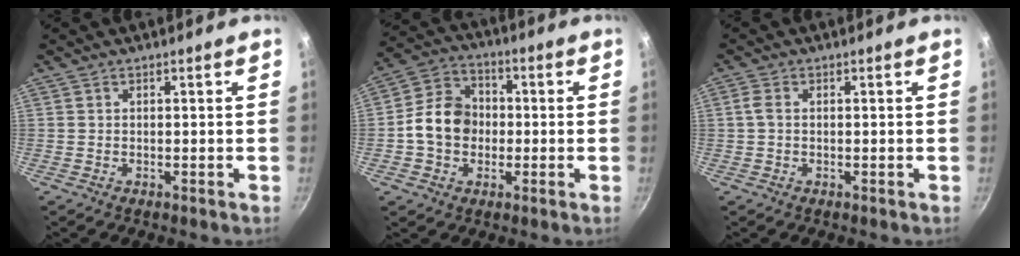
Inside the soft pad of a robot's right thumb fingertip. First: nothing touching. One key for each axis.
{"total": 10.9, "fx": -0.9, "fy": 8.9, "fz": 6.2, "tx": -0.079, "ty": 0.025, "tz": -0.033}
{"total": 2.0, "fx": 0.1, "fy": 1.3, "fz": 1.5, "tx": -0.035, "ty": 0.006, "tz": 0.000}